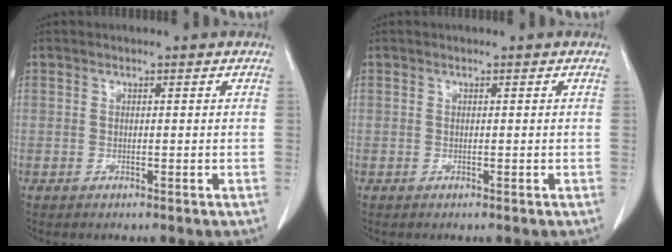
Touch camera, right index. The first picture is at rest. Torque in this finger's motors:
{"motor_torque": [0.00, 0.00, 0.00, 0.00]}